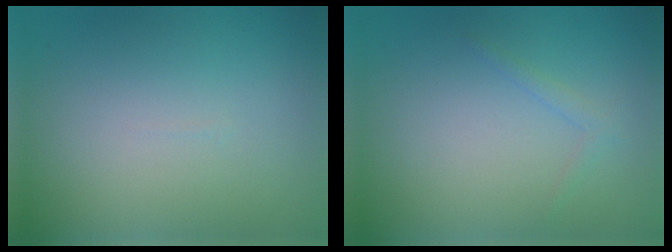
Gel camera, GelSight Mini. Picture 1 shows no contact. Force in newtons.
{"total": 0.8, "press": 0.8, "slide": 0.0}